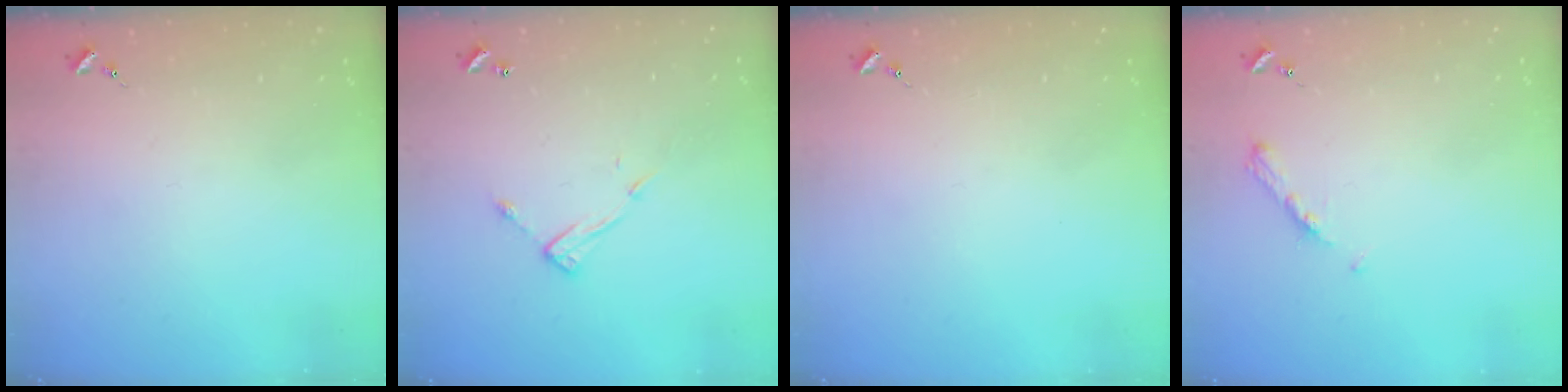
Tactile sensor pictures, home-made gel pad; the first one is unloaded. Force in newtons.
{"total": 8.6, "press": 8.6, "slide": 0.4}
{"total": 0.0}
{"total": 4.9, "press": 4.9, "slide": 0.6}